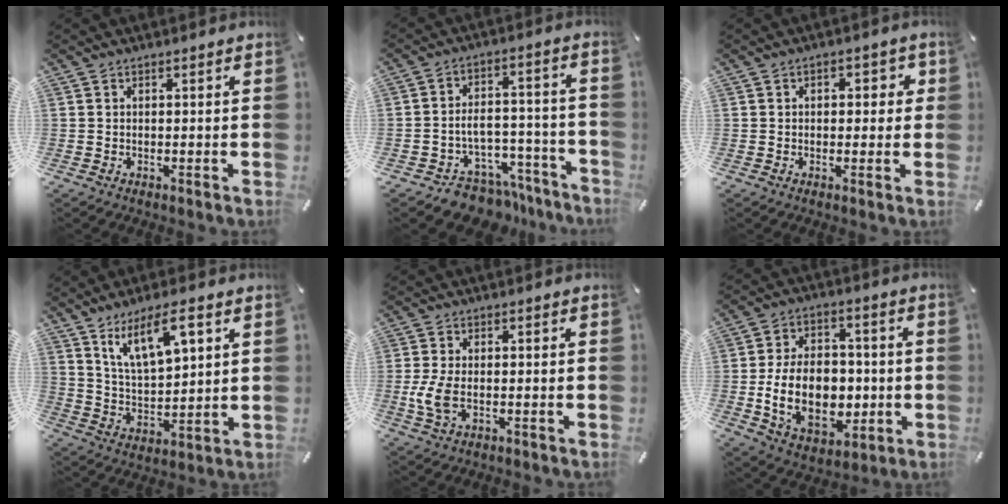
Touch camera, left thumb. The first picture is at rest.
{"total": 8.7, "force": [-5.1, 6.3, 3.1], "torque": [-0.045, 0.031, -0.080]}
{"total": 3.0, "force": [-0.1, 2.2, 2.1], "torque": [-0.017, 0.002, -0.011]}
{"total": 11.0, "force": [7.3, 4.1, 7.2], "torque": [-0.143, -0.020, 0.132]}
{"total": 5.8, "force": [-1.1, 2.9, 4.9], "torque": [-0.114, -0.007, -0.021]}
{"total": 18.1, "force": [-2.6, 12.2, 13.0], "torque": [-0.243, 0.005, -0.038]}